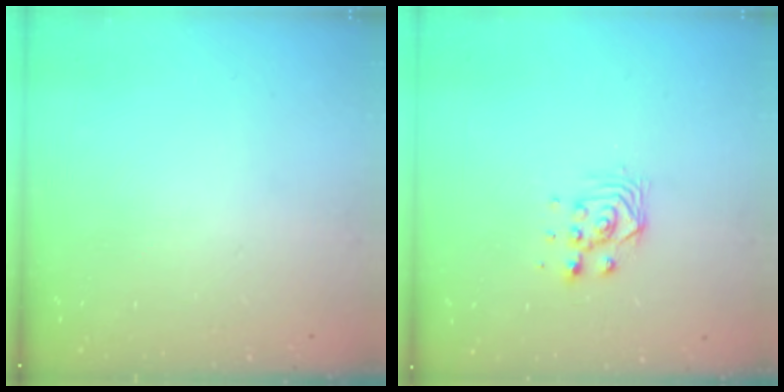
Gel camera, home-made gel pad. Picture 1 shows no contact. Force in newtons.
{"total": 3.5, "press": 3.4, "slide": 0.8}